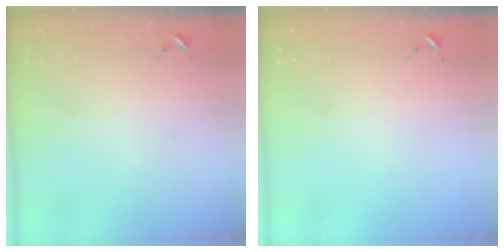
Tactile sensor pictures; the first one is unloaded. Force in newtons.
{"total": 0.0}